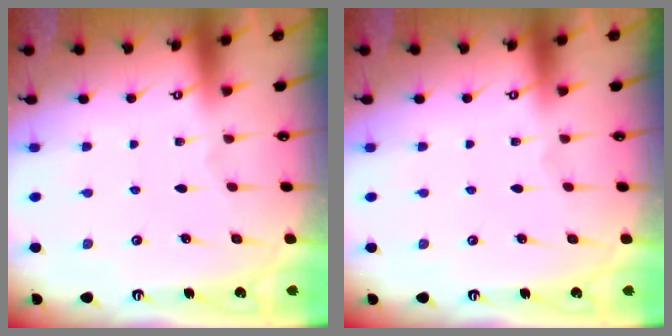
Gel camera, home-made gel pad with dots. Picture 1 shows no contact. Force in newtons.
{"total": 0.0}